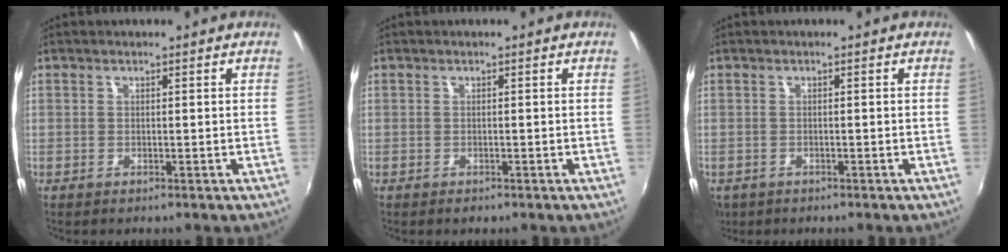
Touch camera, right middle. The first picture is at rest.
{"total": 0.8, "force": [-0.6, 0.5, 0.2], "torque": [-0.005, -0.004, -0.011]}
{"total": 3.9, "force": [-2.0, 2.8, 1.7], "torque": [-0.039, -0.012, -0.028]}